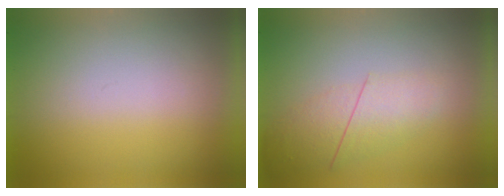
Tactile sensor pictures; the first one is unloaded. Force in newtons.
{"total": 2.2}